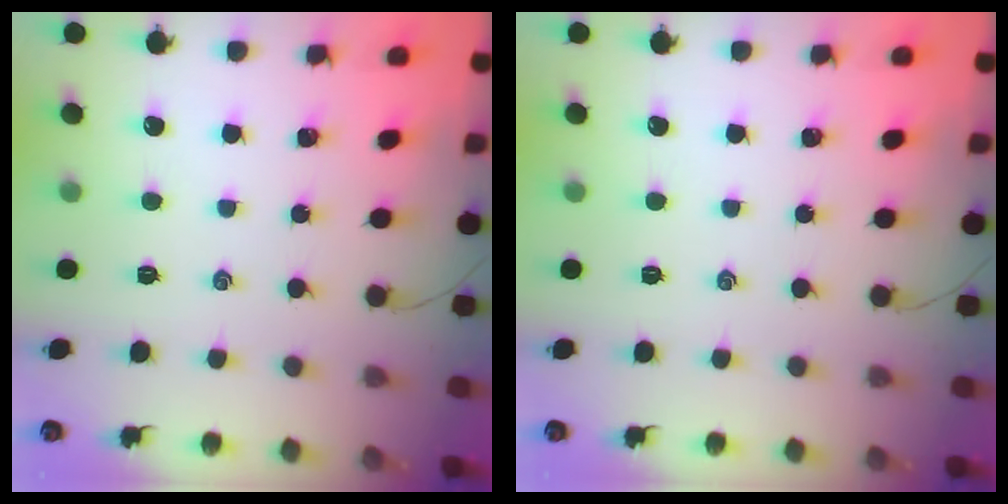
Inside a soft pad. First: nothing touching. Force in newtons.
{"total": 0.0}